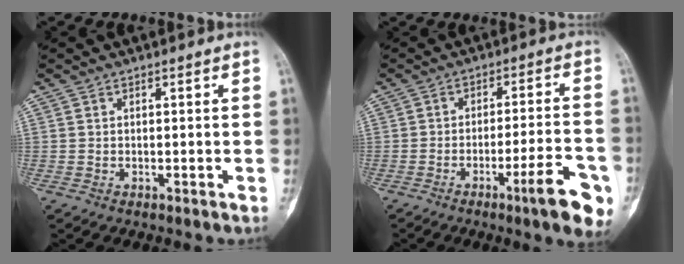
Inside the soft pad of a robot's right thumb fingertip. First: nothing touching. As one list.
[{"total": 11.3, "force": [-5.6, 1.7, 9.7], "torque": [-0.122, 0.021, -0.077]}]